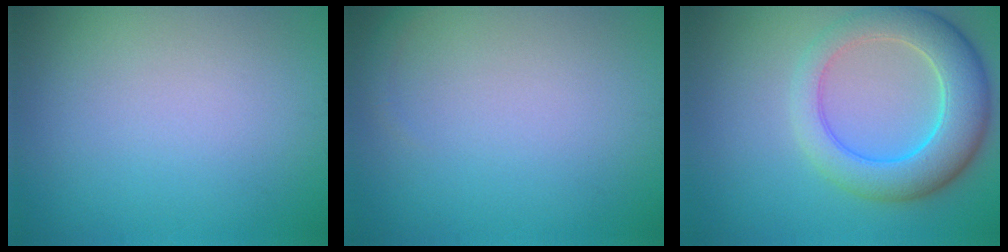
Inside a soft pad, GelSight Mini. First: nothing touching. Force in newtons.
{"total": 0.6, "press": 0.6, "slide": 0.1}
{"total": 7.0, "press": 7.0, "slide": 0.3}